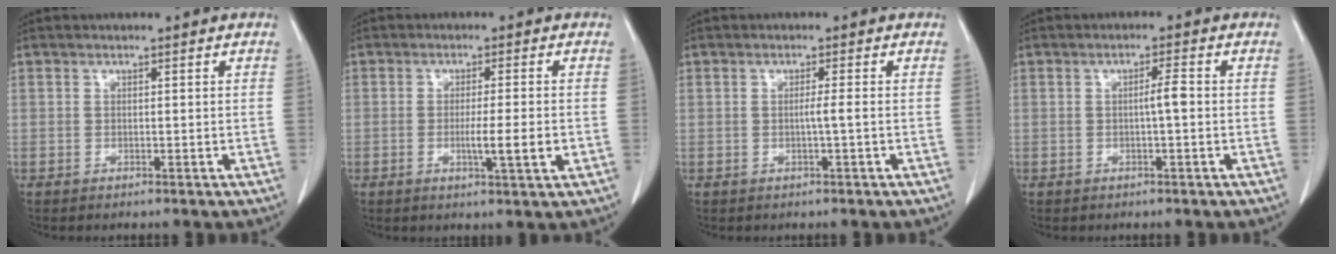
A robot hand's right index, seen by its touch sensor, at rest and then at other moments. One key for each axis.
{"total": 5.0, "fx": -1.1, "fy": -0.1, "fz": 4.9, "tx": -0.079, "ty": -0.008, "tz": -0.016}
{"total": 1.3, "fx": -0.2, "fy": -0.4, "fz": 1.3, "tx": -0.020, "ty": 0.001, "tz": -0.004}
{"total": 2.2, "fx": -0.2, "fy": 0.0, "fz": 2.2, "tx": -0.036, "ty": 0.002, "tz": -0.003}